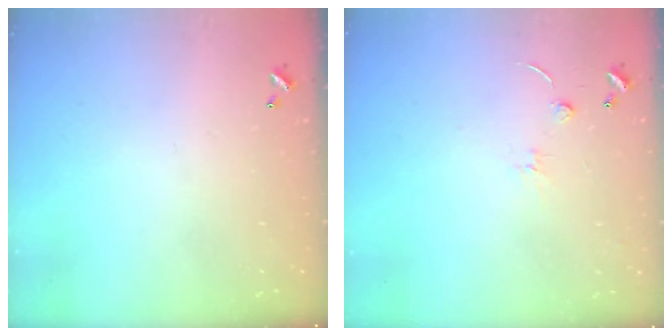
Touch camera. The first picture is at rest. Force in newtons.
{"total": 1.3, "press": 1.2, "slide": 0.5}